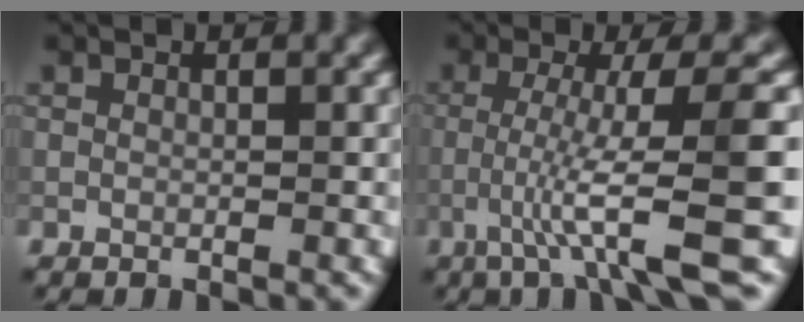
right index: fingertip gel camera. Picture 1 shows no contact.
{"total": 8.5, "force": [-2.8, 0.5, 8.1], "torque": [-0.129, 0.011, -0.043]}